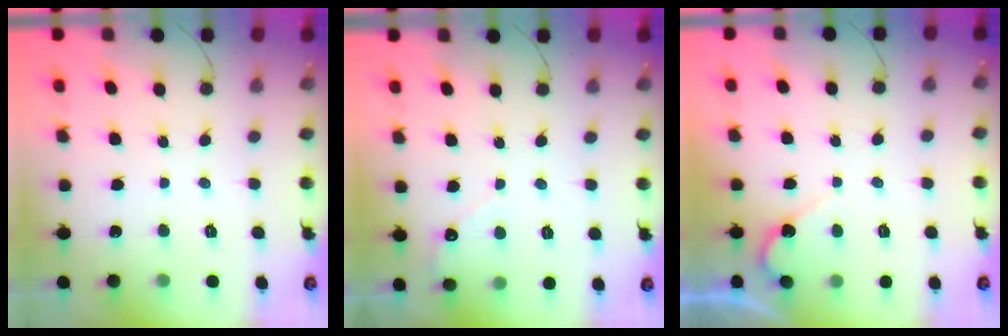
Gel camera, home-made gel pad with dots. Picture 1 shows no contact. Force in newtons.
{"total": 2.6, "press": 2.6, "slide": 0.2}
{"total": 3.9, "press": 3.9, "slide": 0.2}